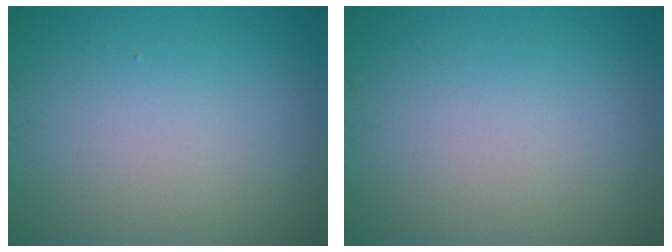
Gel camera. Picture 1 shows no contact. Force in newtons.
{"total": 0.0}